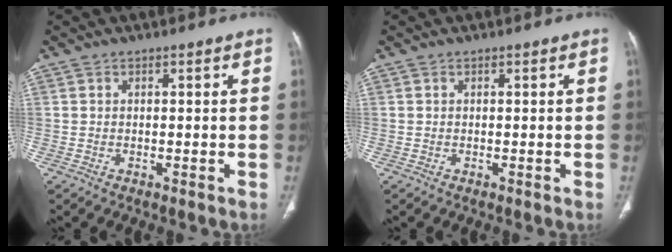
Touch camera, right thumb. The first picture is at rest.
{"total": 0.0}